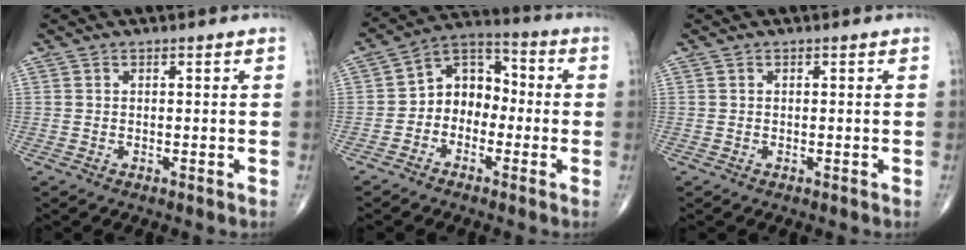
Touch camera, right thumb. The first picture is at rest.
{"total": 8.8, "force": [-1.8, 6.9, 5.2], "torque": [-0.047, 0.038, -0.052]}
{"total": 0.0}